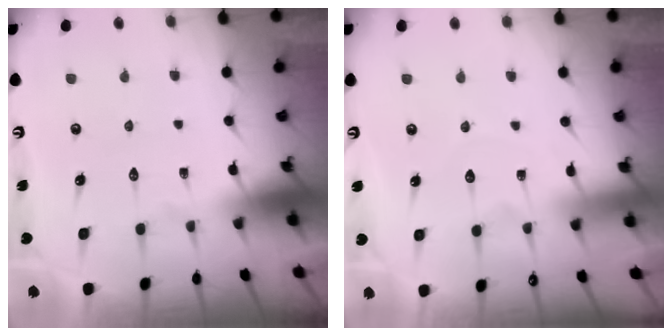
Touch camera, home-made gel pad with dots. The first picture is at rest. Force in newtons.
{"total": 3.8, "press": 3.8, "slide": 0.4}